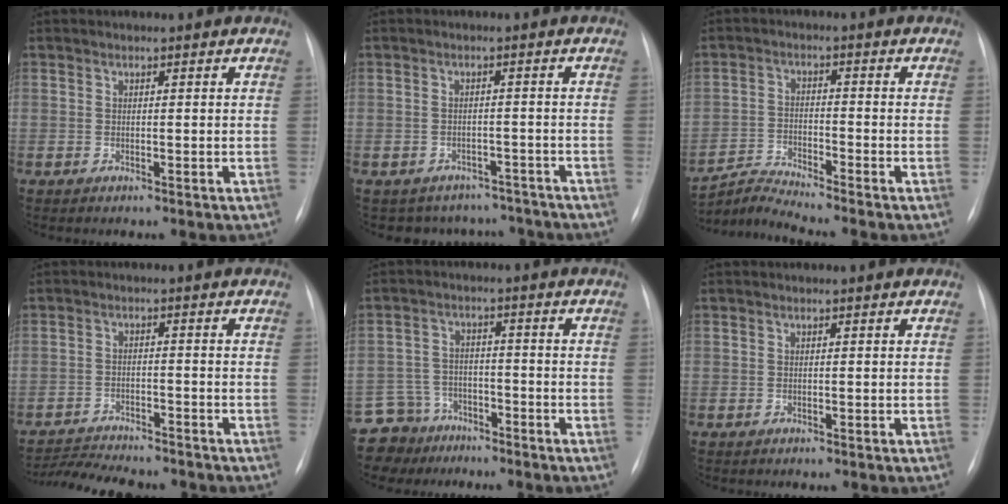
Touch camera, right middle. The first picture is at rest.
{"total": 8.2, "force": [-7.2, 4.0, -0.1], "torque": [0.012, 0.025, -0.081]}
{"total": 5.1, "force": [-4.6, -1.9, -0.8], "torque": [-0.005, -0.016, -0.086]}
{"total": 10.2, "force": [-9.5, 1.6, 3.2], "torque": [-0.051, 0.004, -0.143]}
{"total": 7.7, "force": [-6.0, 4.7, -0.6], "torque": [0.005, 0.017, -0.104]}
{"total": 0.0}